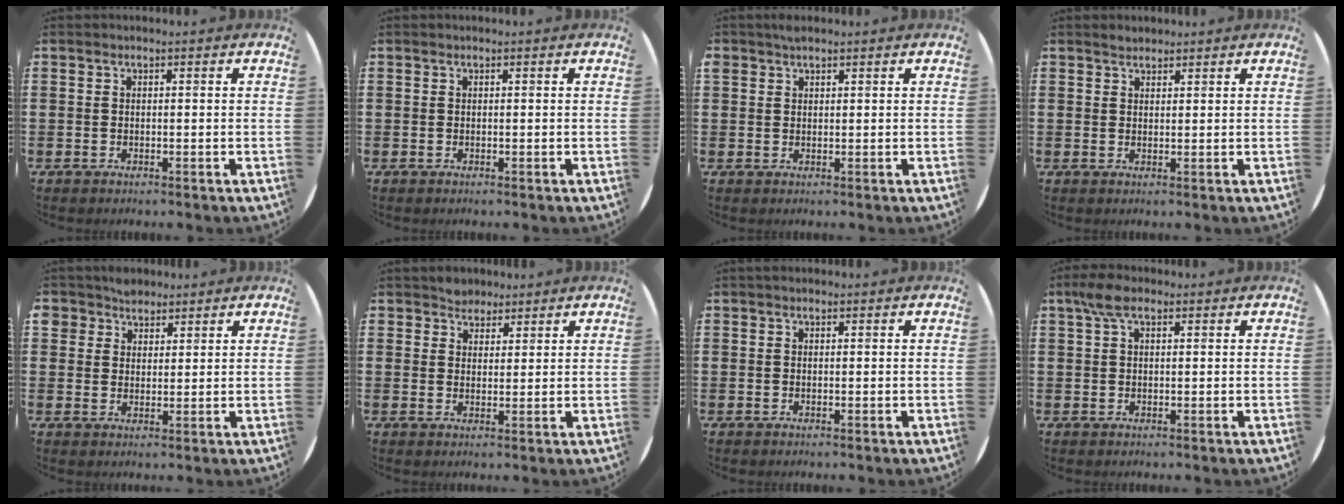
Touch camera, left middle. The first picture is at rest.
{"total": 0.0}
{"total": 1.2, "force": [1.1, 0.4, 0.0], "torque": [-0.003, 0.002, 0.022]}
{"total": 1.3, "force": [1.3, 0.3, 0.0], "torque": [-0.001, 0.004, 0.025]}
{"total": 3.5, "force": [2.8, 2.1, -0.2], "torque": [-0.009, 0.009, 0.055]}
{"total": 2.7, "force": [2.5, 1.1, -0.3], "torque": [-0.001, 0.002, 0.049]}
{"total": 0.0}
{"total": 3.6, "force": [1.9, 1.6, 2.5], "torque": [-0.047, 0.006, 0.032]}